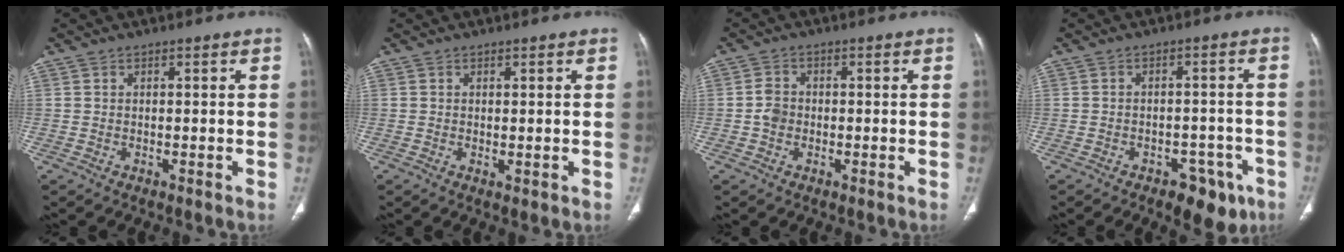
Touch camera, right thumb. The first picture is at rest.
{"total": 0.8, "force": [0.1, 0.4, 0.6], "torque": [-0.015, -0.005, 0.006]}
{"total": 3.6, "force": [-0.7, 2.9, 2.0], "torque": [-0.028, 0.010, -0.020]}
{"total": 8.0, "force": [-4.7, 4.5, 4.6], "torque": [-0.030, 0.030, -0.058]}